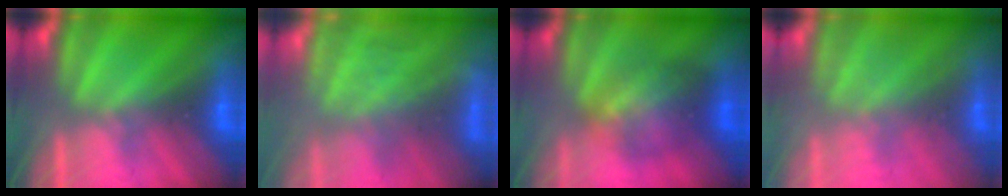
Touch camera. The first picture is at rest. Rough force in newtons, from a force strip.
{"total": 7.5}
{"total": 7.8}
{"total": 2.1}